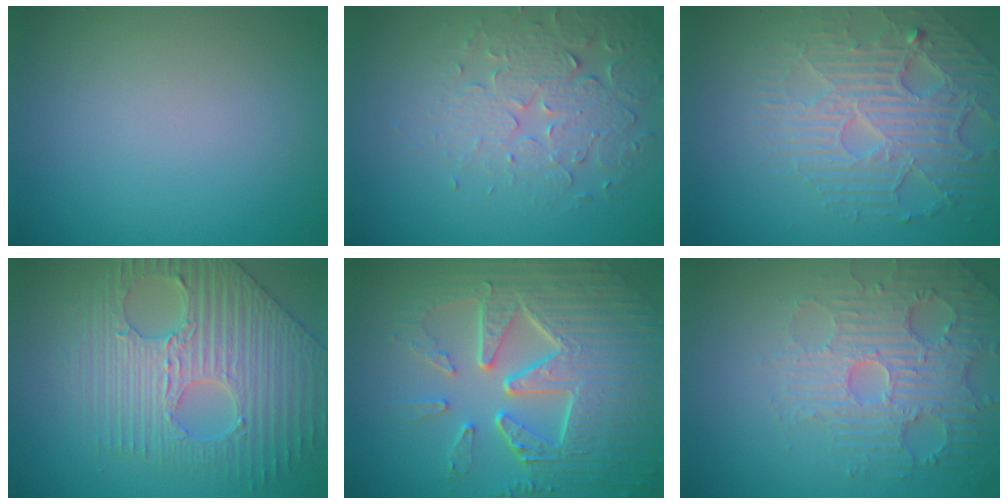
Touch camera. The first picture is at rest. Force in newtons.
{"total": 3.8, "press": 3.5, "slide": 1.5}
{"total": 6.2, "press": 4.7, "slide": 4.0}
{"total": 6.4, "press": 5.5, "slide": 3.3}
{"total": 9.6, "press": 6.5, "slide": 7.0}
{"total": 4.9, "press": 4.4, "slide": 2.3}